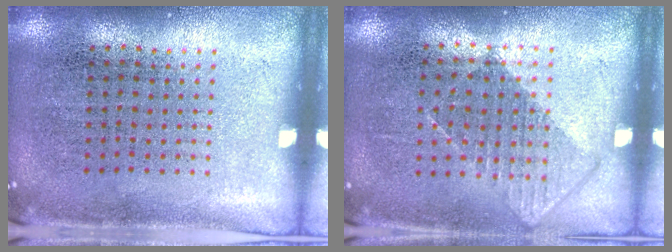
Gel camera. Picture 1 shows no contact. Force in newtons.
{"total": 0.8, "press": 0.7, "slide": 0.4}